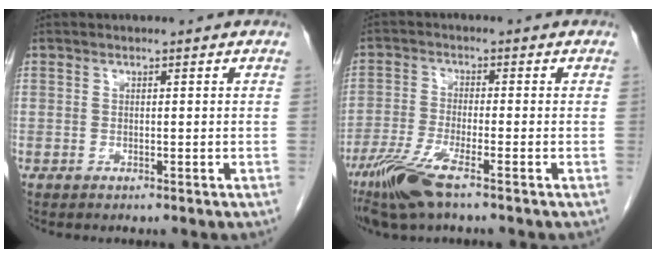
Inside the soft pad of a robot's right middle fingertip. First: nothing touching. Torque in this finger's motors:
{"motor_torque": [0.70, -0.54, 0.14, 0.10]}